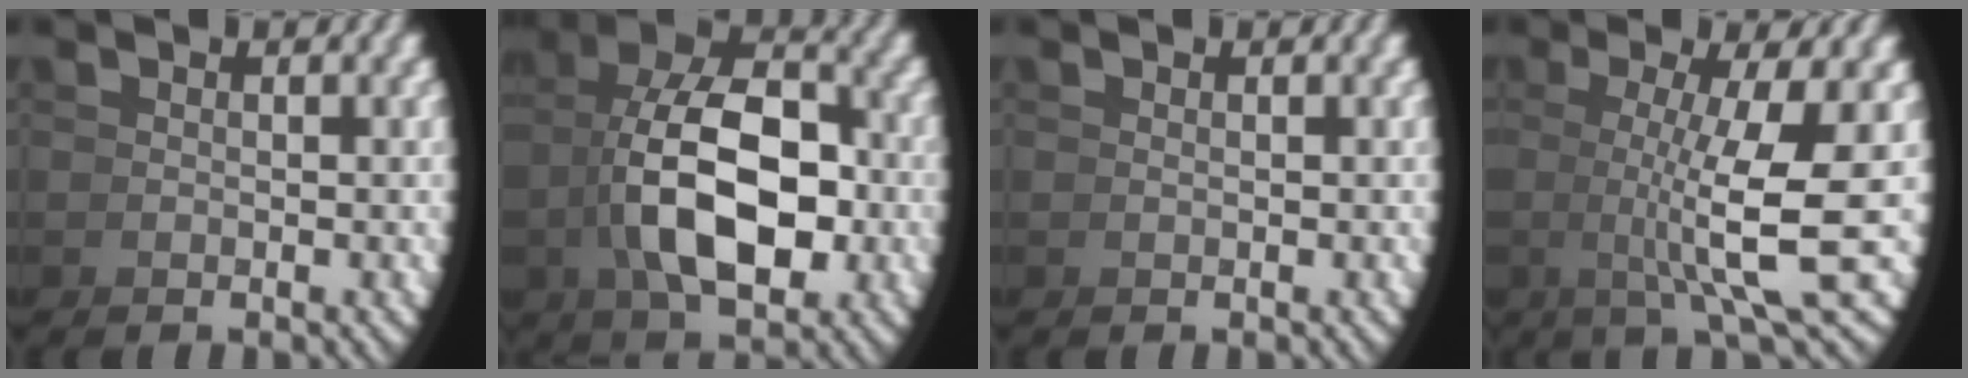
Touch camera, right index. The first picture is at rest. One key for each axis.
{"total": 10.4, "fx": 1.0, "fy": 6.1, "fz": 8.4, "tx": -0.142, "ty": -0.013, "tz": 0.024}
{"total": 0.0}
{"total": 8.2, "fx": 0.8, "fy": 1.8, "fz": 7.9, "tx": -0.115, "ty": -0.004, "tz": 0.019}